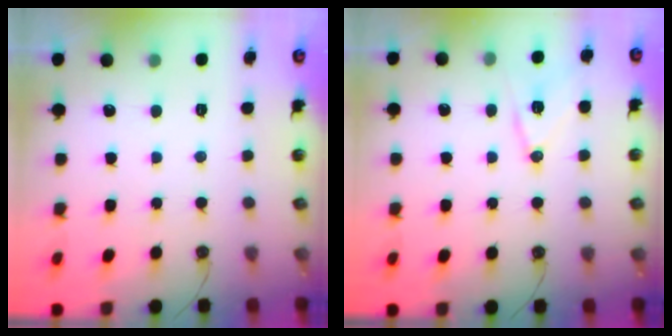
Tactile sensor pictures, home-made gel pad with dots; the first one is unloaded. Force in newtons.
{"total": 10.6, "press": 10.2, "slide": 2.8}